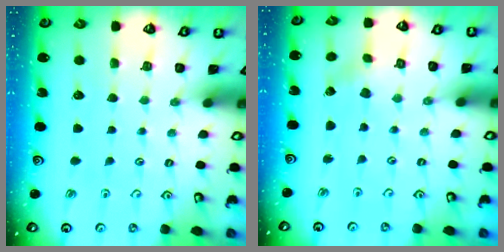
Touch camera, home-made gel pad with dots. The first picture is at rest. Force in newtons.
{"total": 0.5, "press": 0.5, "slide": 0.0}